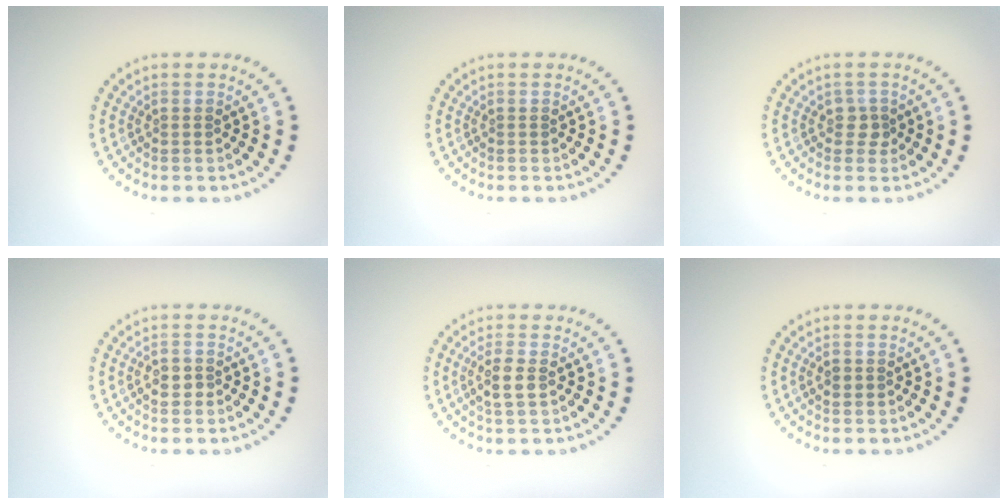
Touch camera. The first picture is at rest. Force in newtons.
{"total": 0.0}
{"total": 1.3, "press": 1.1, "slide": 0.7}
{"total": 1.0, "press": 1.0, "slide": 0.2}
{"total": 1.9, "press": 1.8, "slide": 0.6}
{"total": 1.0, "press": 1.0, "slide": 0.0}